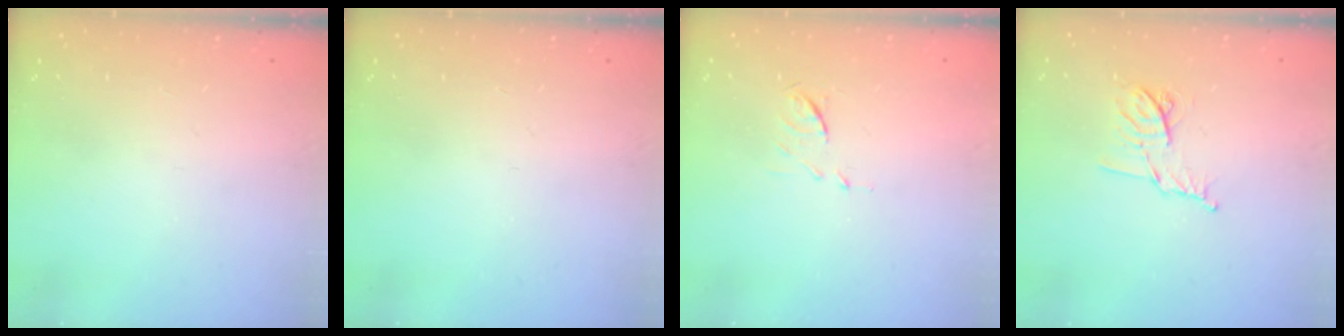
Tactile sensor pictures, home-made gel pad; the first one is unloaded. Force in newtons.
{"total": 0.0}
{"total": 5.8, "press": 5.8, "slide": 0.8}
{"total": 9.4, "press": 9.4, "slide": 0.7}